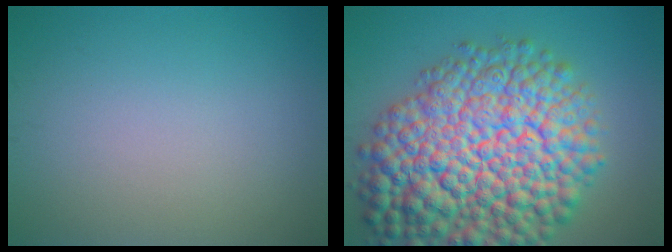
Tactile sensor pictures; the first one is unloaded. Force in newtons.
{"total": 16.1, "press": 16.1, "slide": 0.6}